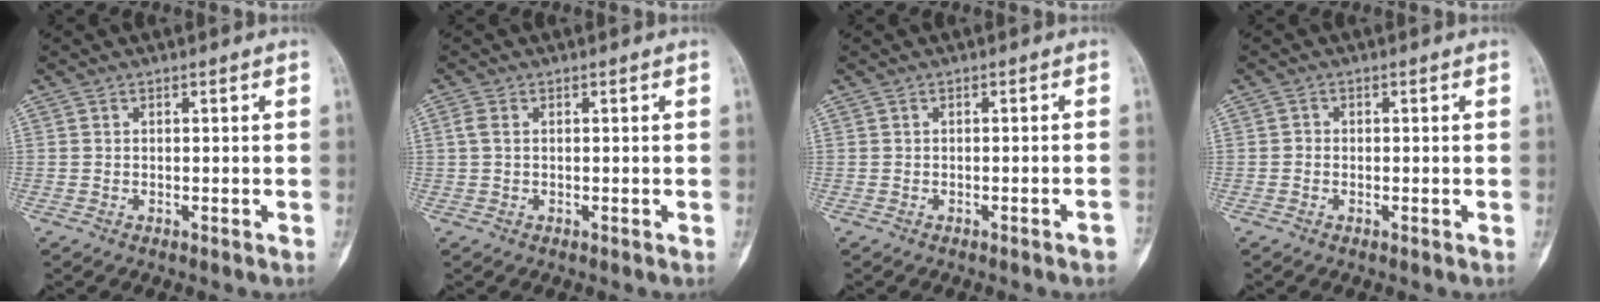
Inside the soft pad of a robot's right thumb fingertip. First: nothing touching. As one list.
[{"total": 1.9, "force": [0.4, 1.2, 1.4], "torque": [-0.044, 0.007, 0.008]}, {"total": 1.8, "force": [-1.1, 0.1, 1.4], "torque": [-0.022, 0.010, -0.014]}, {"total": 0.8, "force": [-0.2, 0.8, 0.2], "torque": [0.008, 0.001, -0.007]}]